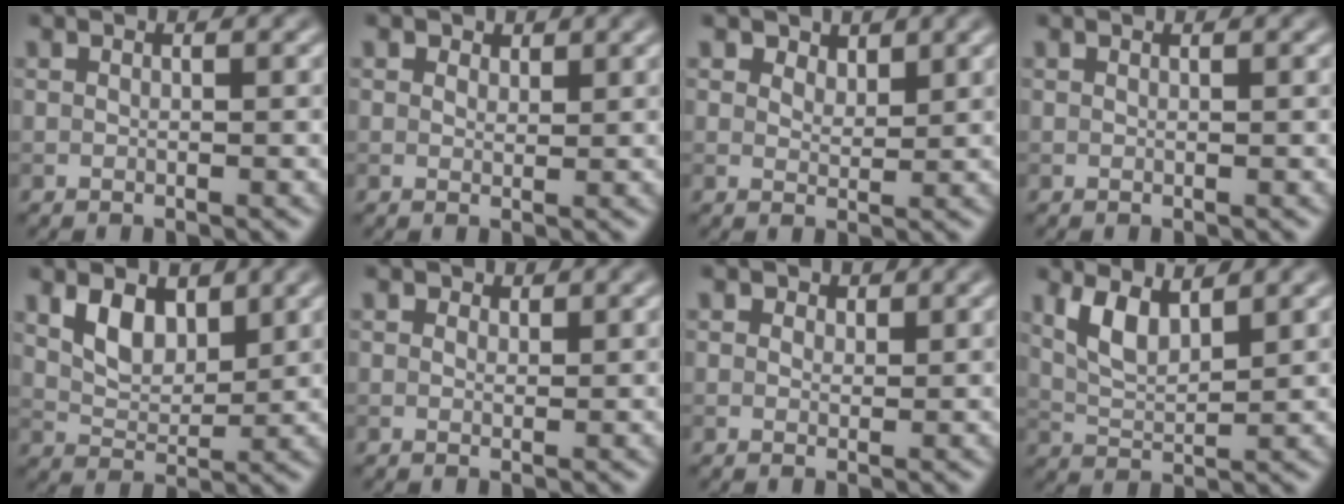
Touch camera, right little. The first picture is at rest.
{"total": 1.4, "force": [1.1, 0.8, 0.5], "torque": [-0.005, -0.004, 0.010]}
{"total": 2.4, "force": [1.9, 1.2, 0.8], "torque": [-0.016, -0.010, 0.028]}
{"total": 0.0}
{"total": 3.8, "force": [2.0, 2.2, 2.4], "torque": [-0.051, -0.005, 0.038]}
{"total": 0.9, "force": [0.7, 0.6, 0.3], "torque": [-0.004, -0.004, 0.007]}
{"total": 1.3, "force": [0.9, 0.9, 0.5], "torque": [-0.004, -0.003, 0.006]}
{"total": 3.8, "force": [2.2, 1.4, 2.8], "torque": [-0.064, -0.005, 0.047]}